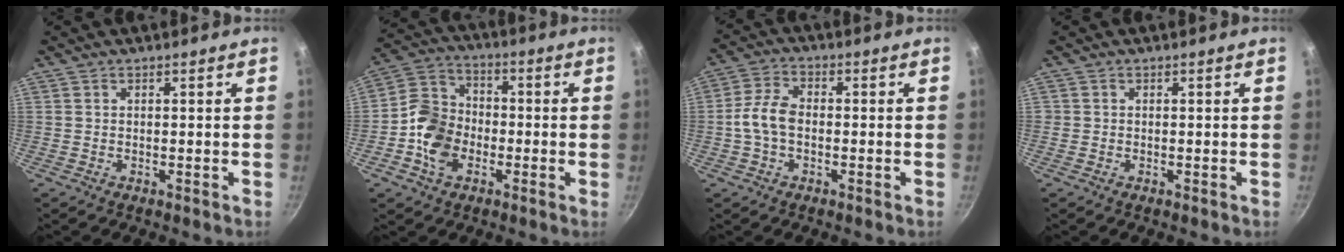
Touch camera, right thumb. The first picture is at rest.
{"total": 11.1, "force": [-3.1, 8.4, 6.5], "torque": [-0.104, 0.027, -0.079]}
{"total": 6.7, "force": [-0.9, 4.3, 5.0], "torque": [-0.097, 0.029, -0.025]}
{"total": 0.5, "force": [-0.1, 0.5, 0.1], "torque": [0.001, 0.000, -0.003]}